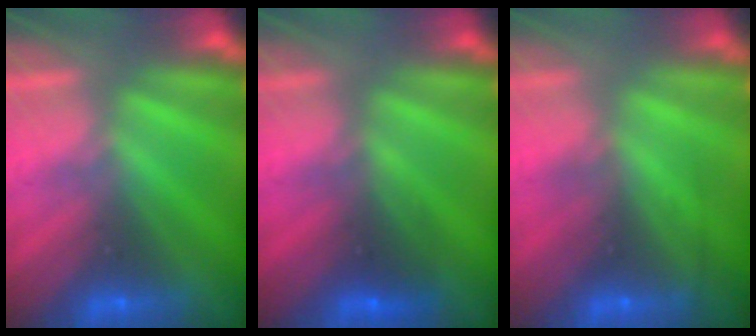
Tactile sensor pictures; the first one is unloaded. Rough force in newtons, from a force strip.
{"total": 2.7}
{"total": 2.4}